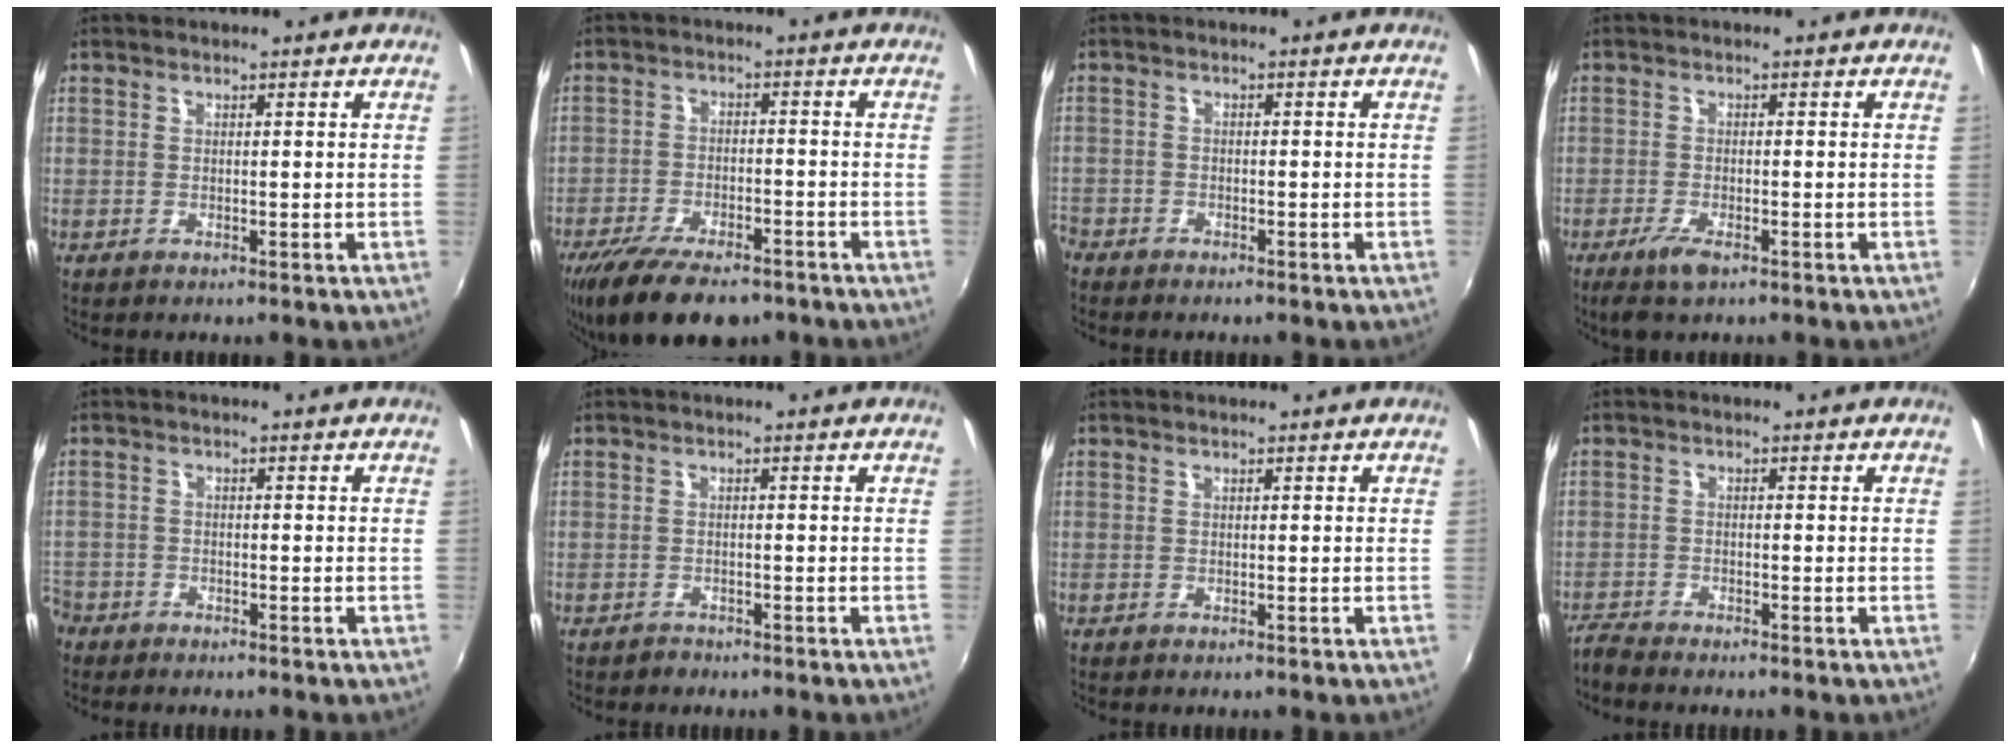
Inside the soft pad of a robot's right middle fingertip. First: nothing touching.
{"total": 14.7, "force": [-10.8, 5.6, 8.1], "torque": [-0.177, -0.033, -0.177]}
{"total": 3.4, "force": [-2.8, 1.8, 0.7], "torque": [-0.036, -0.002, -0.054]}
{"total": 4.0, "force": [-2.6, 1.2, 2.8], "torque": [-0.069, -0.010, -0.049]}
{"total": 4.7, "force": [-3.4, 3.2, 0.8], "torque": [-0.044, -0.001, -0.067]}
{"total": 1.3, "force": [-1.1, 0.6, -0.1], "torque": [-0.002, 0.002, -0.018]}
{"total": 0.0}
{"total": 2.6, "force": [-2.6, 0.0, 0.2], "torque": [-0.015, -0.012, -0.057]}